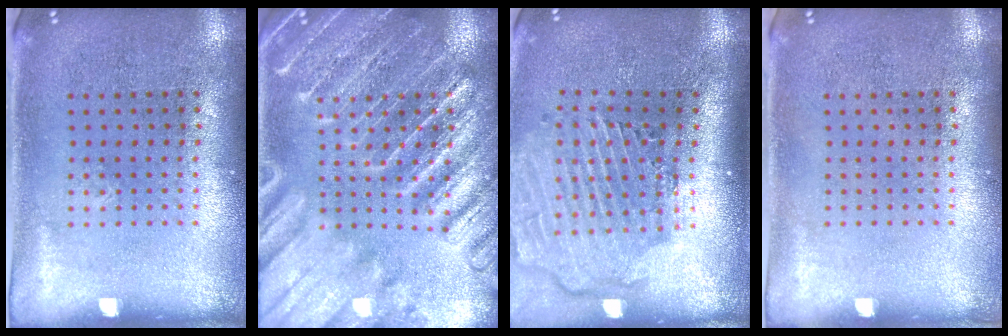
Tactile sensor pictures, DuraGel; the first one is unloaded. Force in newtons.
{"total": 3.8, "press": 3.8, "slide": 0.4}
{"total": 2.9, "press": 2.3, "slide": 1.8}
{"total": 0.0}